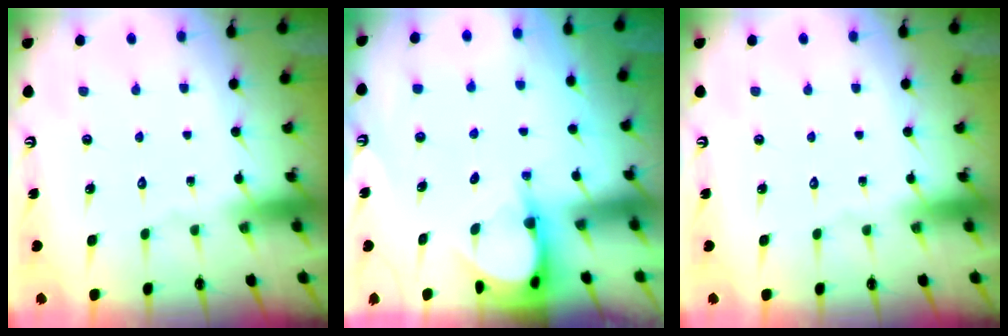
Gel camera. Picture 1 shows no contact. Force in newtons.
{"total": 3.9, "press": 3.9, "slide": 0.2}
{"total": 0.0}